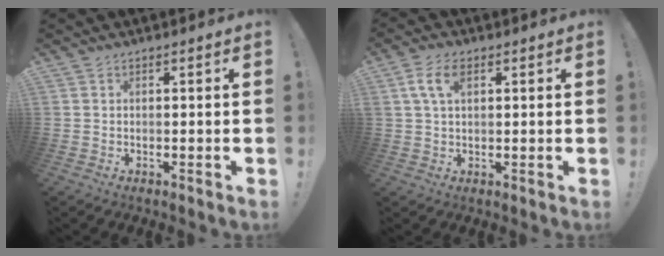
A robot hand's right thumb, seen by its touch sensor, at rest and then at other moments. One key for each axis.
{"total": 6.3, "fx": 2.3, "fy": 3.1, "fz": 4.9, "tx": -0.102, "ty": 0.003, "tz": 0.041}